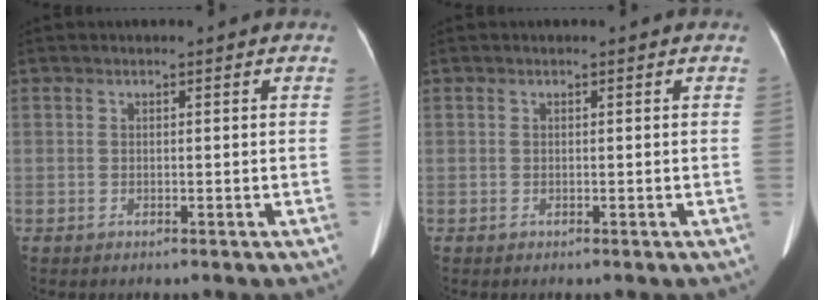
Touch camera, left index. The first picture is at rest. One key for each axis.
{"total": 0.0}